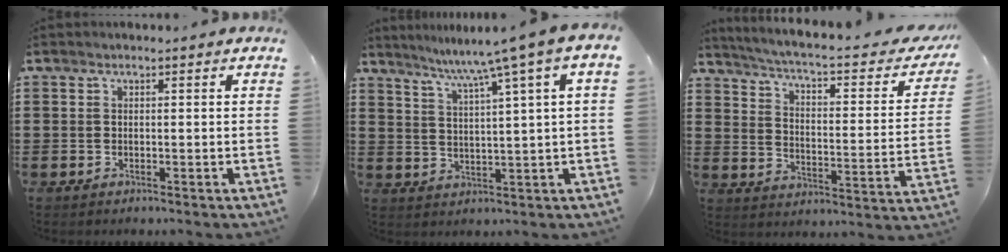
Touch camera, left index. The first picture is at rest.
{"total": 6.2, "force": [4.2, -1.1, 4.4], "torque": [-0.100, -0.026, 0.064]}
{"total": 4.6, "force": [3.7, -0.4, 2.7], "torque": [-0.073, -0.037, 0.053]}